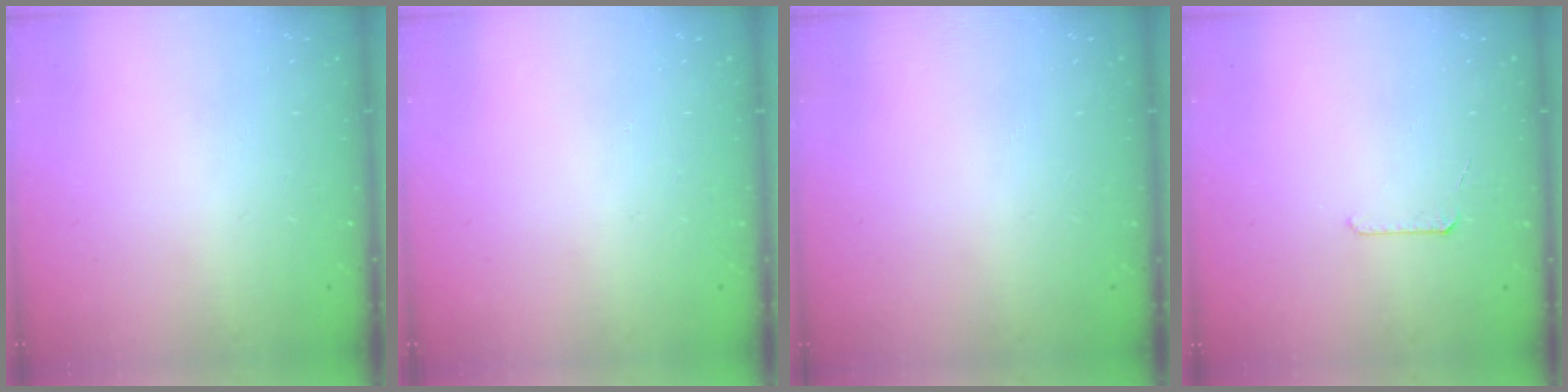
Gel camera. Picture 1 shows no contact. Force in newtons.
{"total": 0.0}
{"total": 0.0}
{"total": 5.2, "press": 5.1, "slide": 0.5}